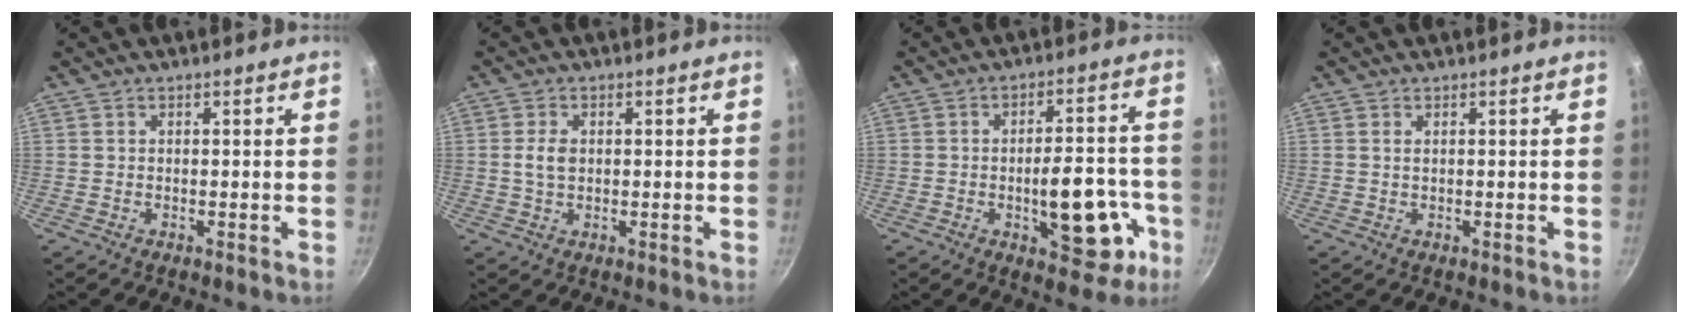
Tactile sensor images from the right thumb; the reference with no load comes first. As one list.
[{"total": 3.5, "force": [0.3, 2.3, 2.6], "torque": [-0.044, 0.004, 0.003]}, {"total": 14.8, "force": [-4.8, 6.7, 12.3], "torque": [-0.118, 0.032, -0.059]}, {"total": 0.7, "force": [0.2, 0.4, 0.6], "torque": [-0.010, 0.000, 0.003]}]